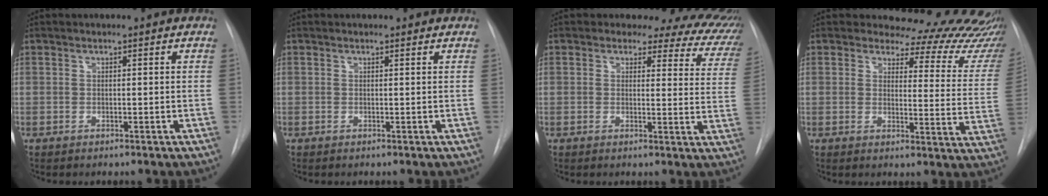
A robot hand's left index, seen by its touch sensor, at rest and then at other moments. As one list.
[{"total": 1.3, "force": [1.2, 0.5, 0.2], "torque": [-0.012, 0.012, 0.011]}, {"total": 13.3, "force": [11.0, 5.8, 4.7], "torque": [-0.025, -0.024, 0.086]}, {"total": 17.3, "force": [16.3, 4.9, 2.8], "torque": [0.009, -0.097, 0.148]}]